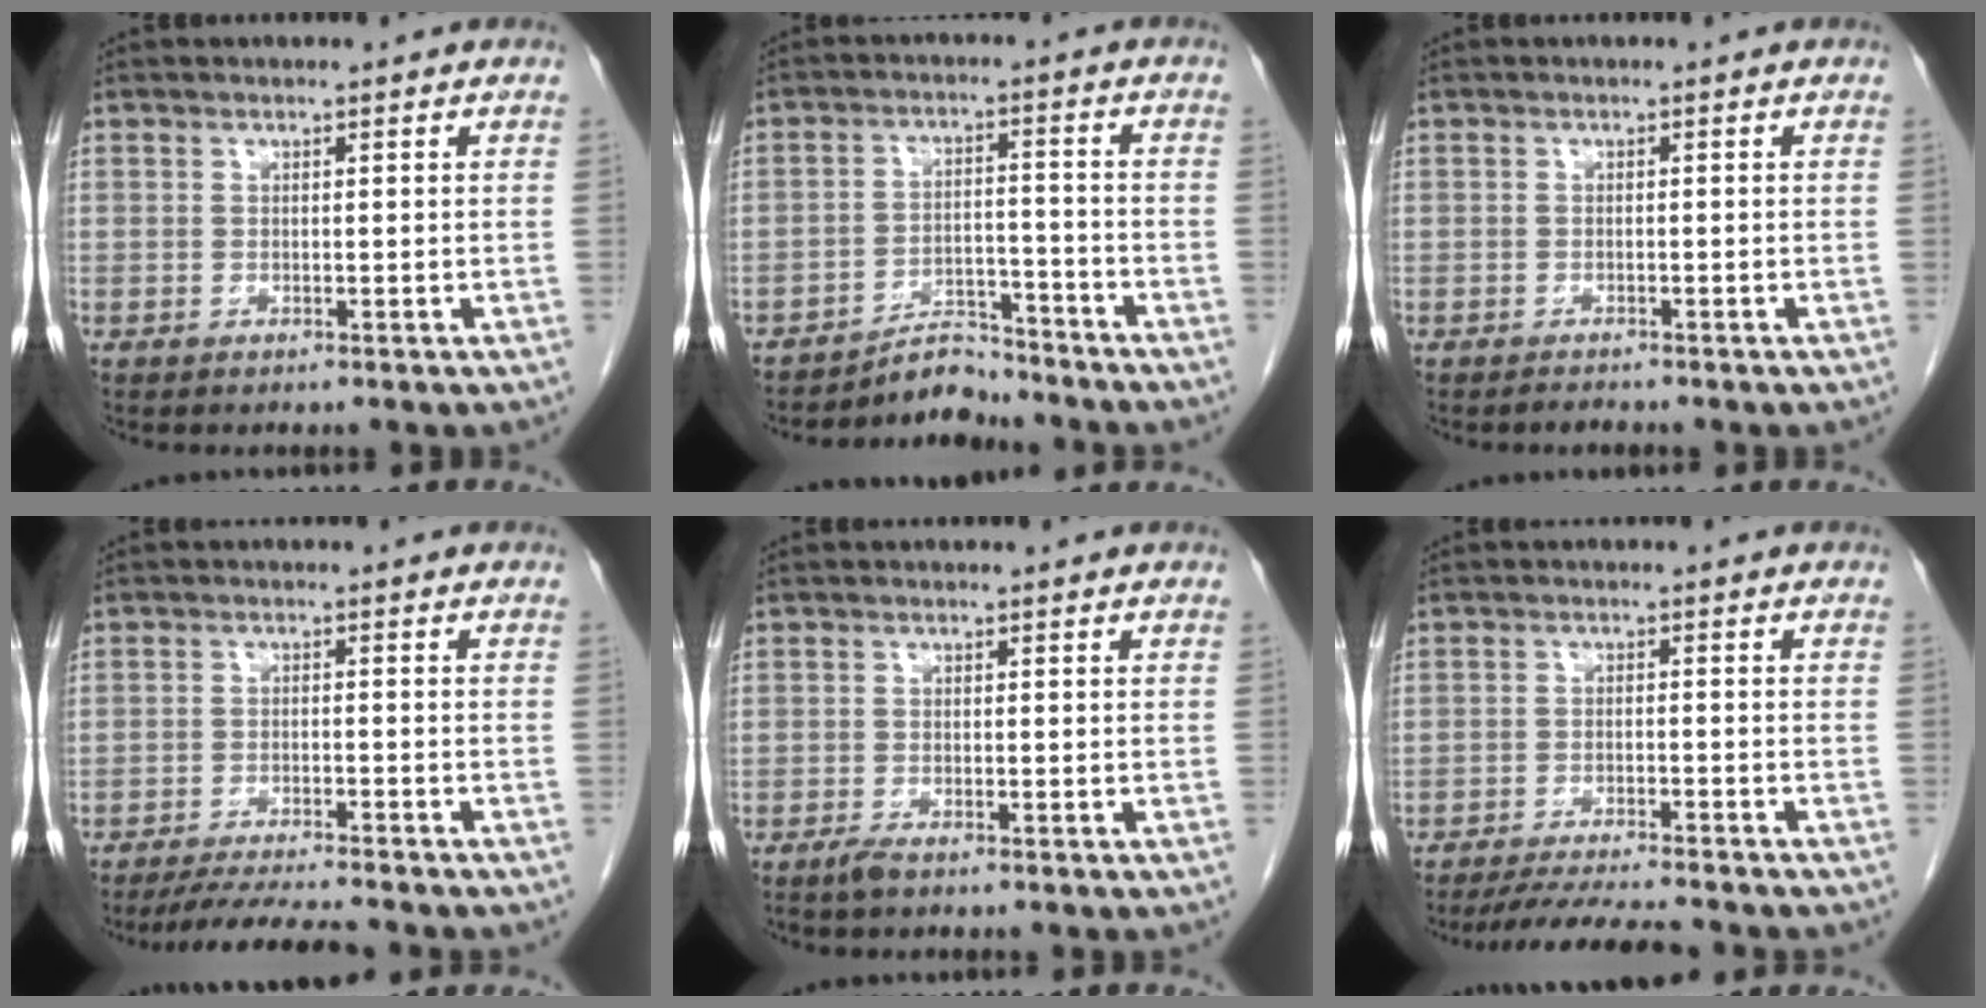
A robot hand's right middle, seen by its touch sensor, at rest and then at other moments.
{"total": 5.1, "force": [-5.0, 0.9, -0.2], "torque": [0.003, 0.010, -0.081]}
{"total": 0.8, "force": [-0.8, 0.1, 0.0], "torque": [-0.006, -0.005, -0.012]}
{"total": 8.1, "force": [-7.5, -0.3, 3.2], "torque": [-0.050, -0.016, -0.121]}
{"total": 1.3, "force": [-1.1, 0.1, 0.7], "torque": [-0.022, -0.003, -0.021]}
{"total": 9.2, "force": [-8.4, -0.1, 3.6], "torque": [-0.056, -0.017, -0.133]}